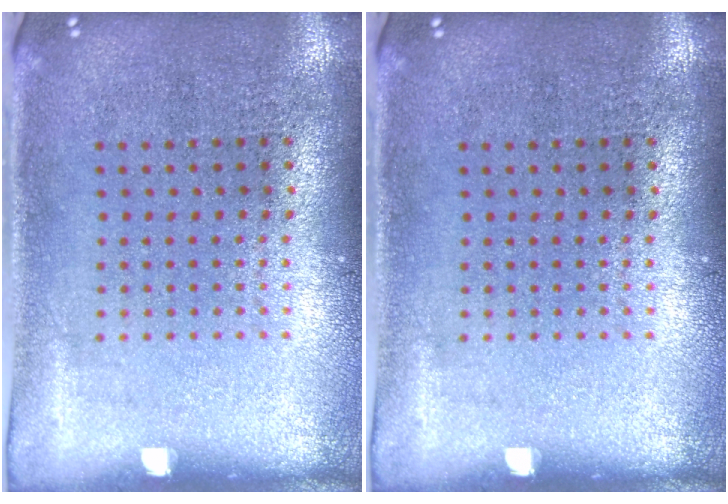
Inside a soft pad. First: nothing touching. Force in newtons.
{"total": 0.0}